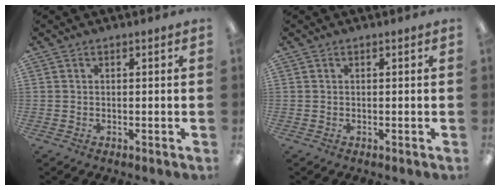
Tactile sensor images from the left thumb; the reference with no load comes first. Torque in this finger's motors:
{"motor_torque": [0.00, 0.00, -0.11, 0.11, 0.00]}